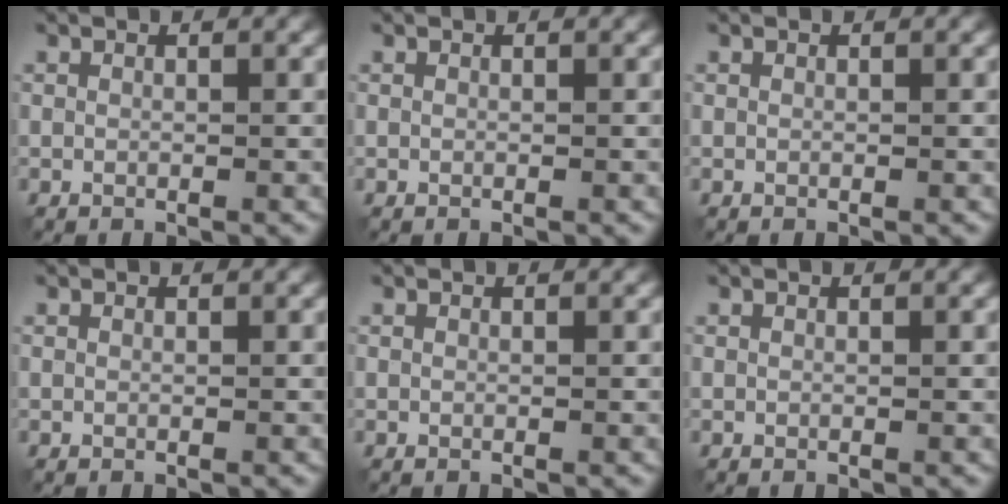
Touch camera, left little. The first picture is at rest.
{"total": 0.0}
{"total": 0.0}
{"total": 0.0}
{"total": 0.0}
{"total": 0.0}